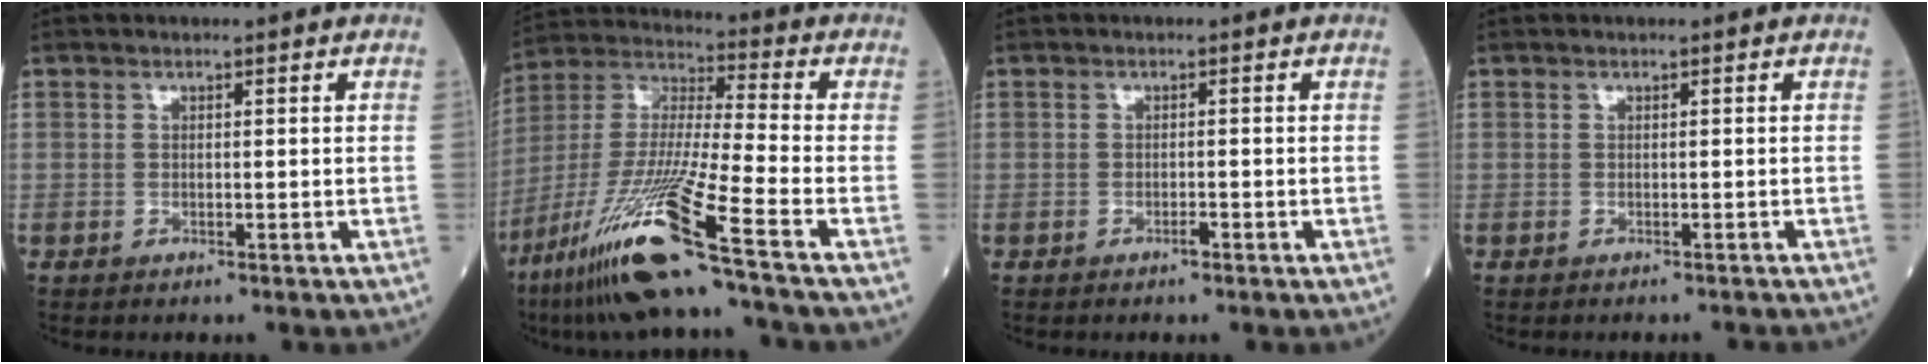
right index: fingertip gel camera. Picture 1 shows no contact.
{"total": 18.2, "force": [-10.7, -1.1, 14.7], "torque": [-0.318, -0.042, -0.204]}
{"total": 0.8, "force": [-0.6, 0.1, 0.5], "torque": [-0.008, 0.001, -0.010]}
{"total": 1.4, "force": [-1.4, 0.0, 0.1], "torque": [-0.001, -0.003, -0.016]}